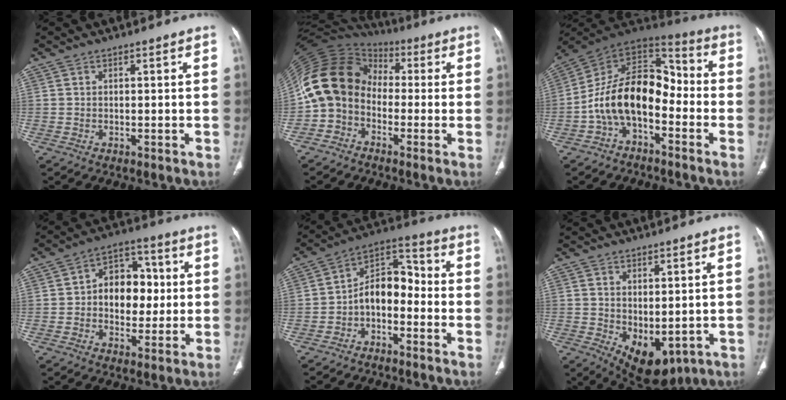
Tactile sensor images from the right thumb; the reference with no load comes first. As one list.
[{"total": 13.7, "force": [-2.1, 11.3, 7.6], "torque": [-0.131, 0.056, -0.058]}, {"total": 16.2, "force": [-4.3, 9.8, 12.1], "torque": [-0.188, 0.078, -0.086]}, {"total": 11.5, "force": [0.5, 8.4, 7.9], "torque": [-0.069, 0.023, 0.003]}, {"total": 9.8, "force": [-3.0, 6.3, 6.8], "torque": [-0.089, 0.058, -0.064]}, {"total": 8.7, "force": [-1.2, 5.0, 7.1], "torque": [-0.089, -0.010, 0.010]}]